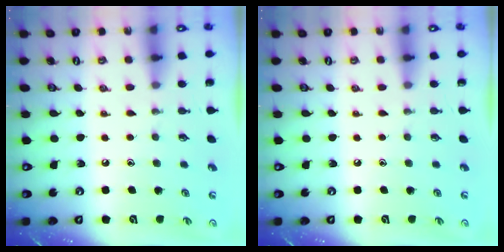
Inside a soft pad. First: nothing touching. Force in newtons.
{"total": 0.0}